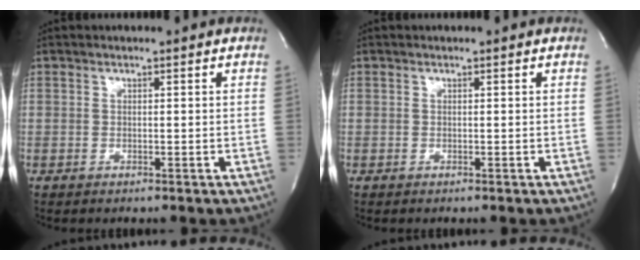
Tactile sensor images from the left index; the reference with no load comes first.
{"total": 0.0}